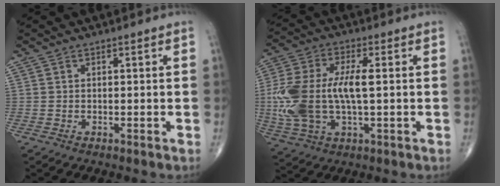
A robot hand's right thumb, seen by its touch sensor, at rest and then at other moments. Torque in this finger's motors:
{"motor_torque": [0.38, 0.38, 1.72, 0.12, 0.23]}